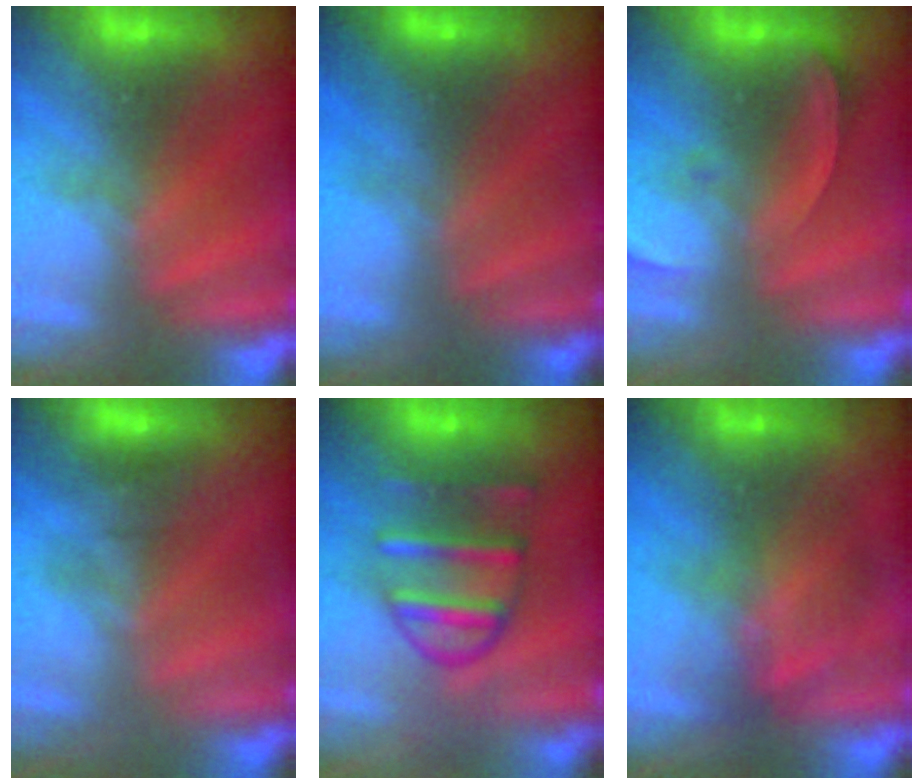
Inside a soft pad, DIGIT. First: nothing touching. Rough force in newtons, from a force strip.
{"total": 2.2}
{"total": 2.6}
{"total": 1.6}
{"total": 5.7}
{"total": 2.9}